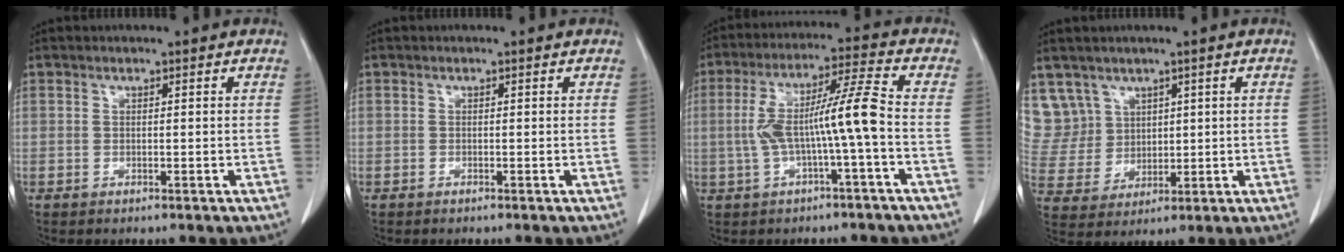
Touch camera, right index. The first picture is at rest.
{"total": 0.0}
{"total": 9.8, "force": [-1.3, -0.3, 9.7], "torque": [-0.186, 0.029, -0.024]}
{"total": 8.8, "force": [4.8, 7.3, 0.1], "torque": [-0.014, 0.029, 0.116]}